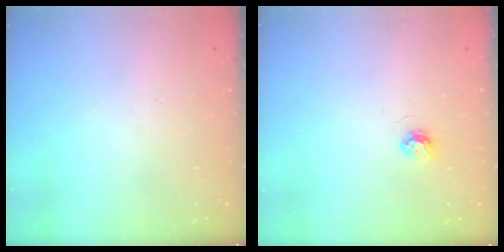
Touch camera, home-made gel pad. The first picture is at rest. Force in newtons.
{"total": 3.8, "press": 3.8, "slide": 0.5}